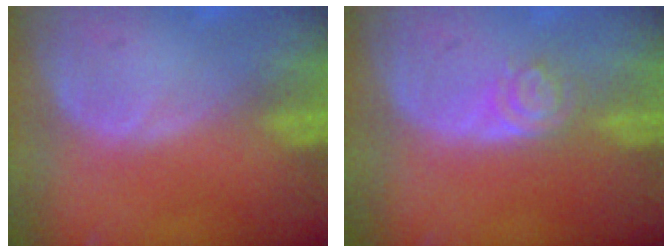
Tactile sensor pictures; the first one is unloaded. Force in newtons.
{"total": 4.0, "press": 3.3, "slide": 2.1}